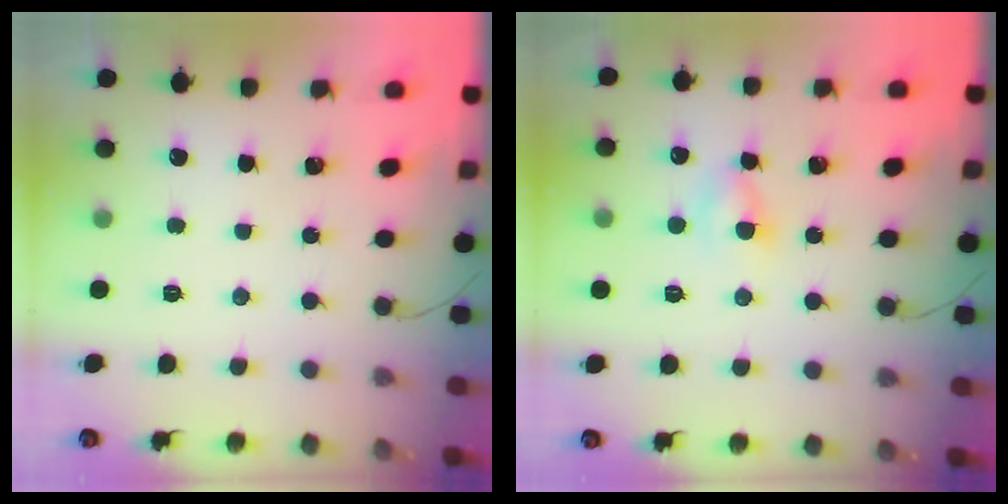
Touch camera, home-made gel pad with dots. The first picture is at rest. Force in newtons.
{"total": 2.9, "press": 2.6, "slide": 1.2}